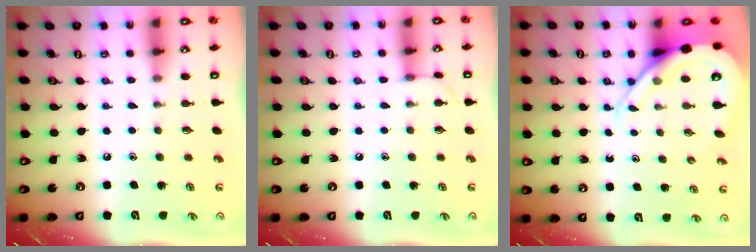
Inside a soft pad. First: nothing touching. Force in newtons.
{"total": 4.3, "press": 4.3, "slide": 0.2}
{"total": 9.1, "press": 9.1, "slide": 0.9}